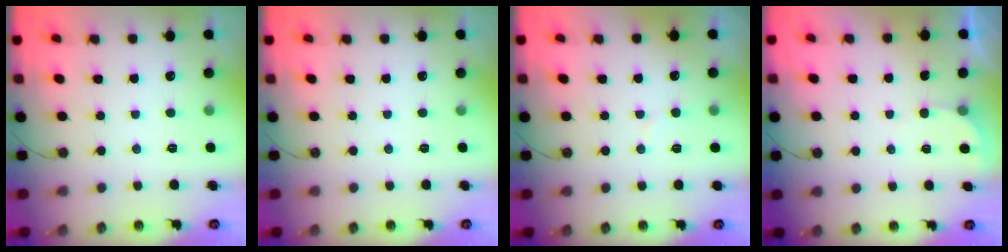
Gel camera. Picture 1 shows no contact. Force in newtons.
{"total": 0.0}
{"total": 3.9, "press": 3.9, "slide": 0.5}
{"total": 1.4, "press": 1.4, "slide": 0.1}